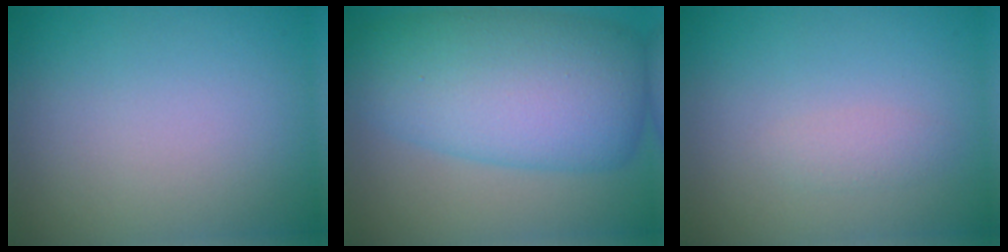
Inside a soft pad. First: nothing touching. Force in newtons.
{"total": 11.1, "press": 11.1, "slide": 0.3}
{"total": 1.1, "press": 1.1, "slide": 0.1}